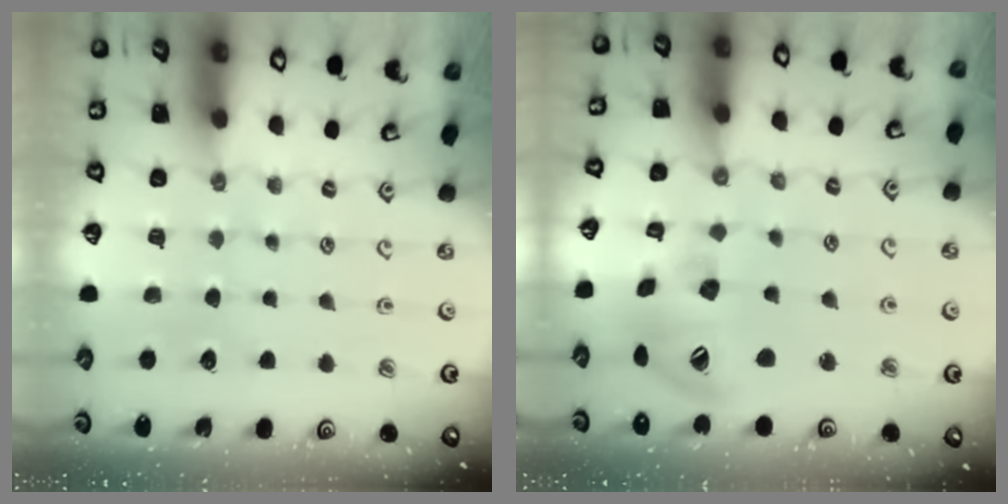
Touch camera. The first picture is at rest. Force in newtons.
{"total": 16.7, "press": 16.5, "slide": 2.2}